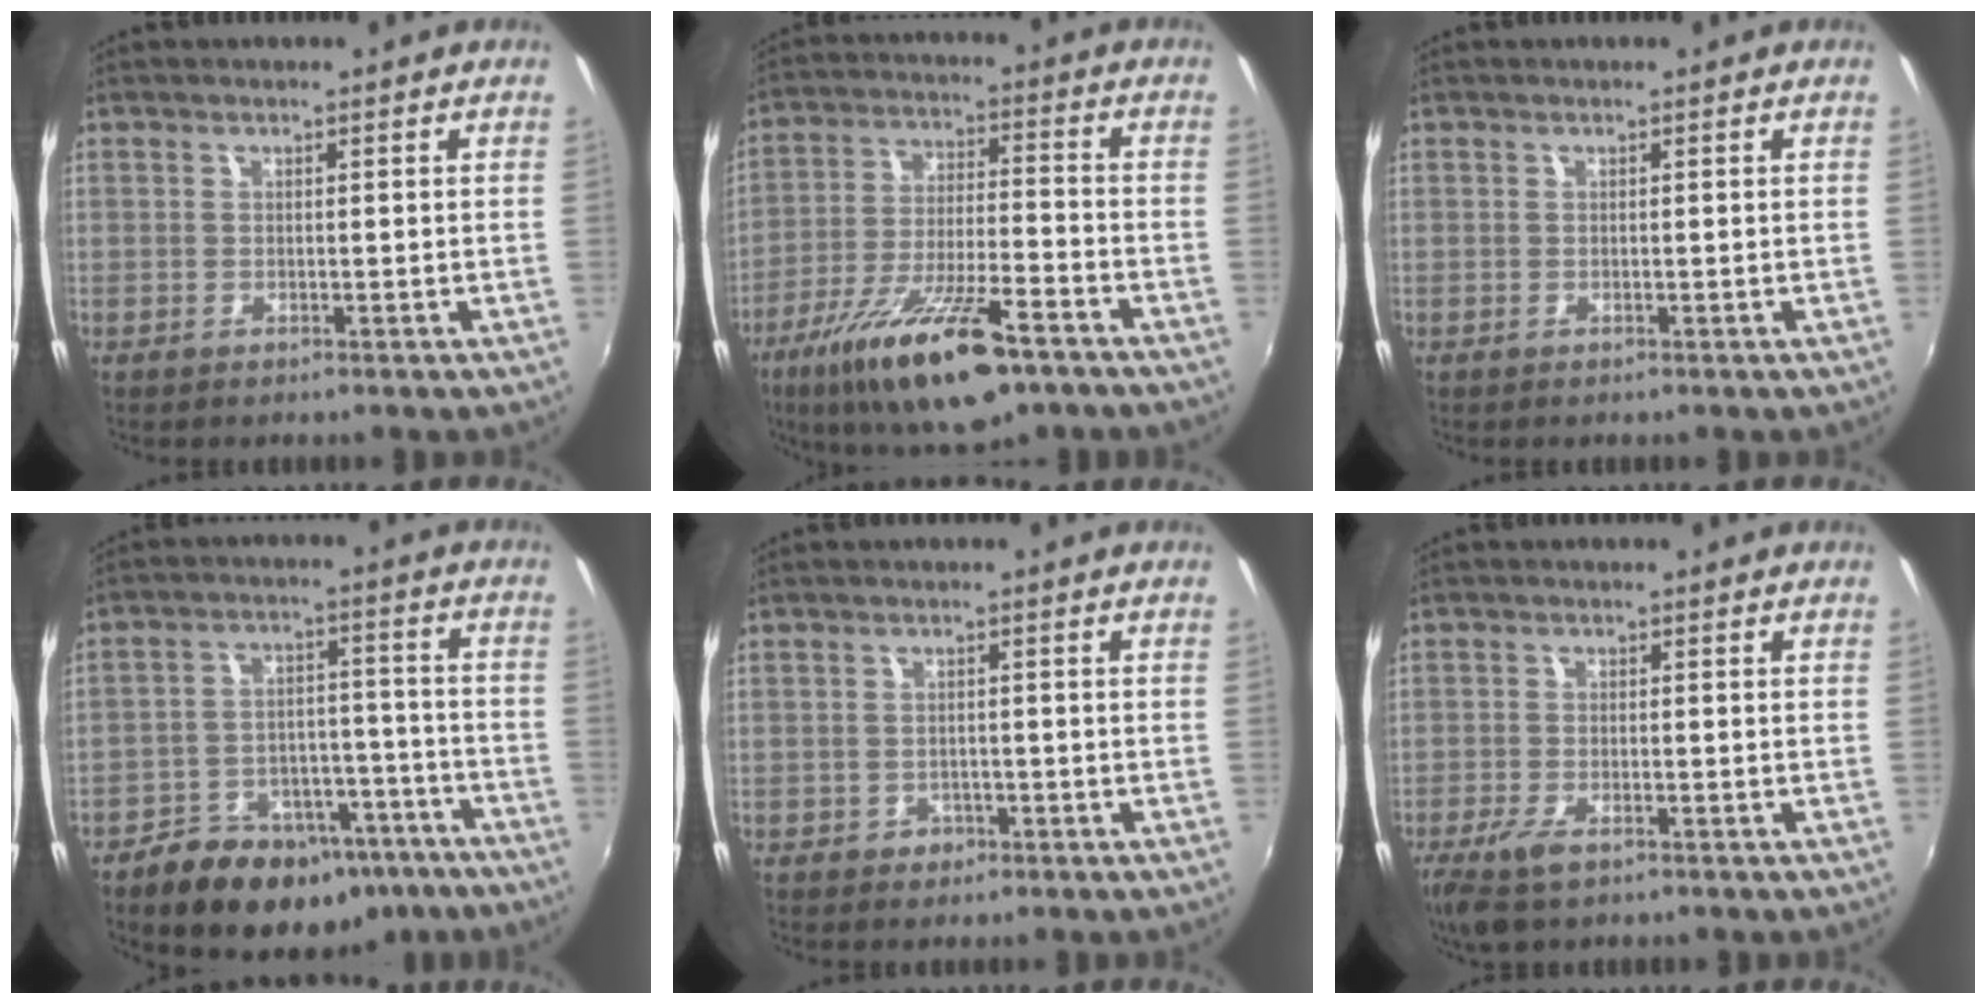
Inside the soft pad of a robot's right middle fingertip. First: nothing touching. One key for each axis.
{"total": 17.8, "fx": -11.3, "fy": 4.7, "fz": 12.9, "tx": -0.246, "ty": -0.041, "tz": -0.195}
{"total": 0.0}
{"total": 18.7, "fx": -13.2, "fy": 10.3, "fz": 8.4, "tx": -0.156, "ty": 0.026, "tz": -0.166}
{"total": 2.2, "fx": -1.2, "fy": 1.9, "fz": 0.3, "tx": -0.008, "ty": 0.000, "tz": -0.016}
{"total": 6.0, "fx": -4.0, "fy": 2.2, "fz": 3.8, "tx": -0.097, "ty": -0.021, "tz": -0.075}